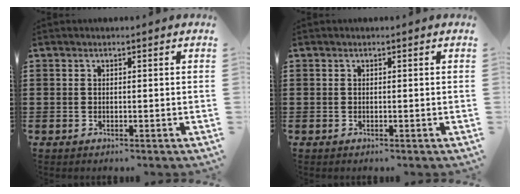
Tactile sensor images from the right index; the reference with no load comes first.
{"total": 0.0}